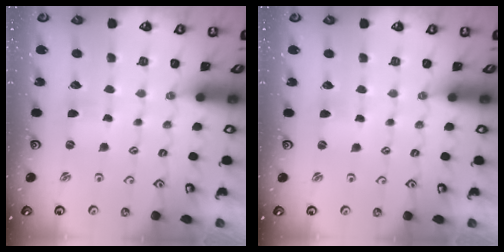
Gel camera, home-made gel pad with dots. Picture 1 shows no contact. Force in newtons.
{"total": 0.0}